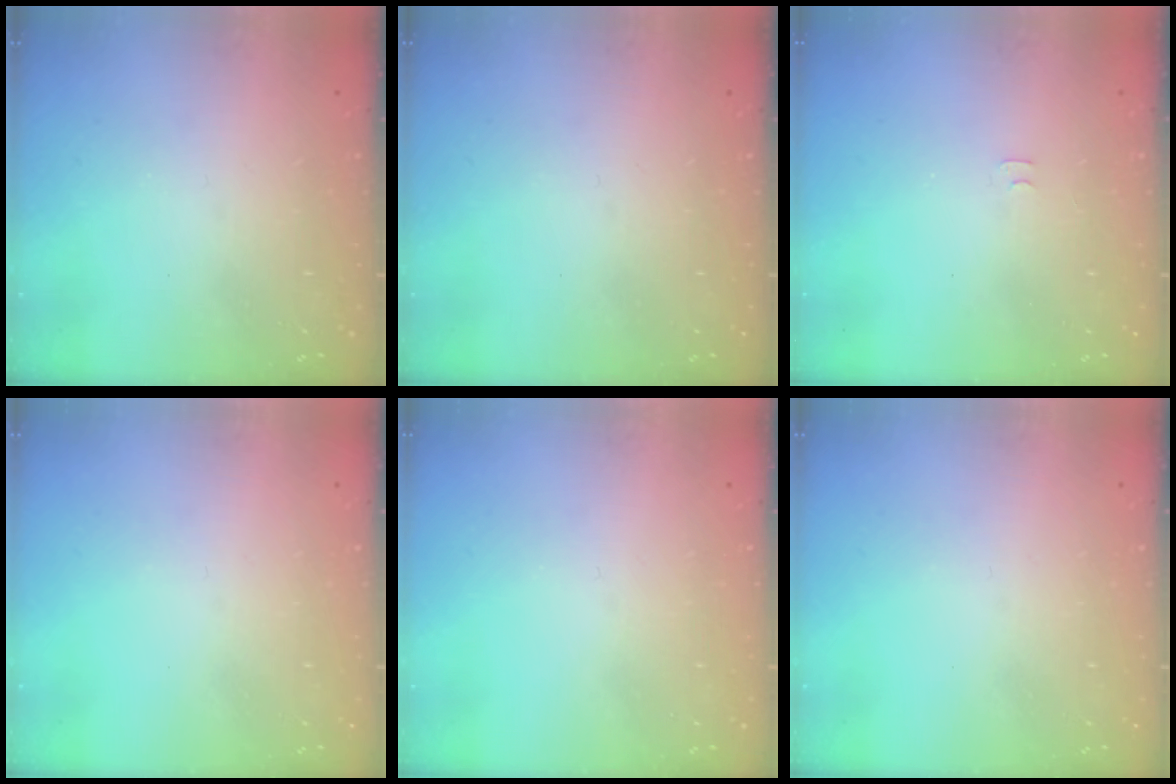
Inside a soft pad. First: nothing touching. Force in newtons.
{"total": 0.0}
{"total": 3.6, "press": 3.6, "slide": 0.4}
{"total": 0.0}
{"total": 0.0}
{"total": 0.0}